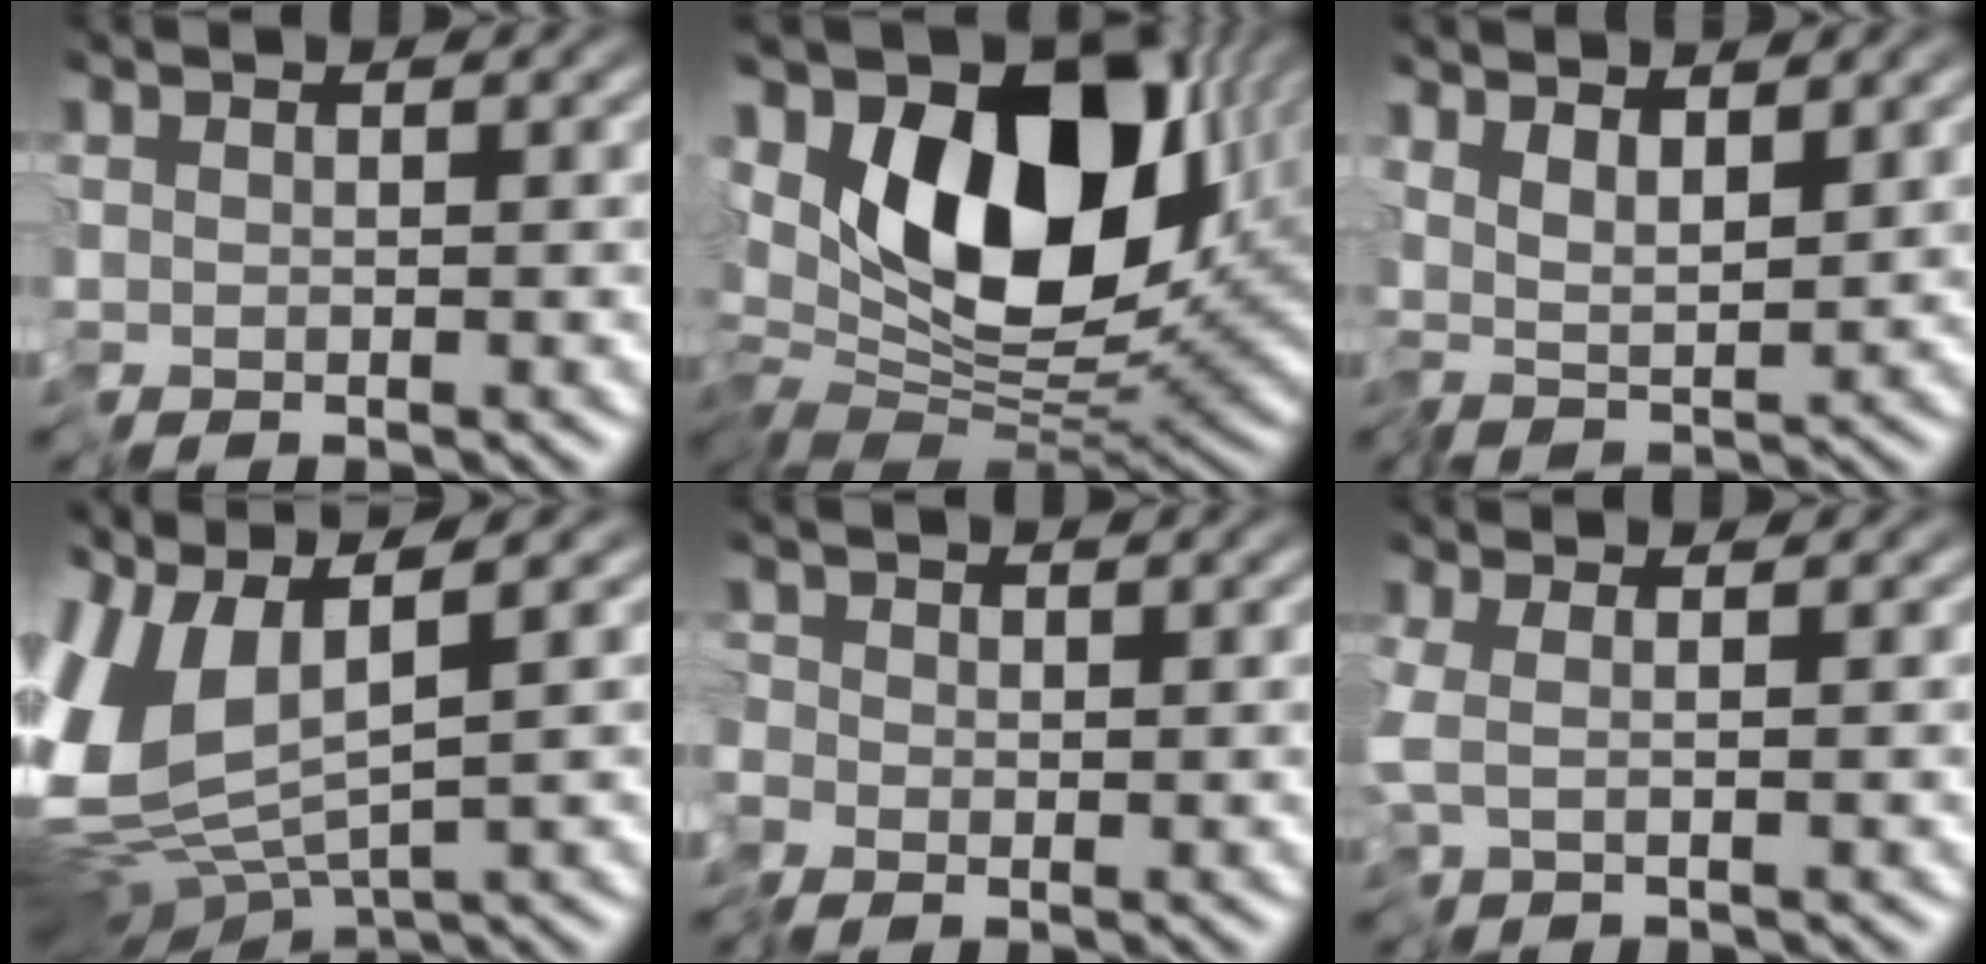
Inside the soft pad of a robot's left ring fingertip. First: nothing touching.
{"total": 13.0, "force": [2.1, 7.4, 10.5], "torque": [-0.148, 0.003, 0.018]}
{"total": 3.1, "force": [1.3, 1.2, 2.5], "torque": [-0.057, -0.004, 0.019]}
{"total": 10.9, "force": [1.5, 5.6, 9.2], "torque": [-0.236, -0.004, 0.038]}
{"total": 2.1, "force": [-0.7, 1.9, 0.7], "torque": [-0.023, -0.006, -0.017]}
{"total": 1.5, "force": [-0.5, 0.5, 1.3], "torque": [-0.026, -0.001, -0.009]}